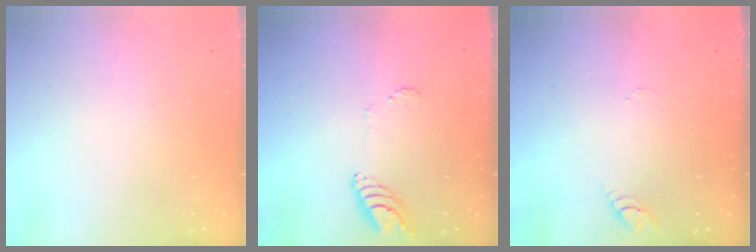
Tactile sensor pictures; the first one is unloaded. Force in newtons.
{"total": 8.7, "press": 8.7, "slide": 0.9}
{"total": 2.9, "press": 2.9, "slide": 0.3}